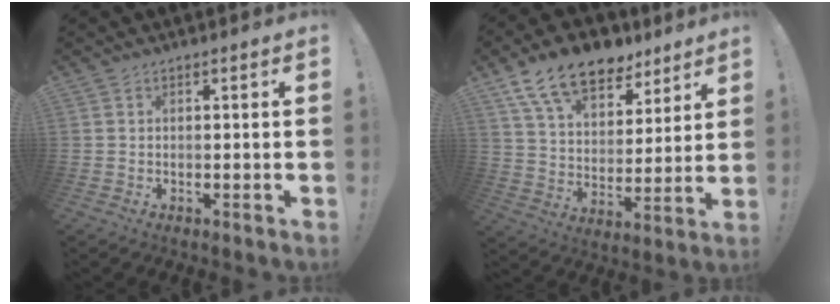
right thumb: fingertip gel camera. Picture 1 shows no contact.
{"total": 16.7, "force": [11.1, 9.2, 8.4], "torque": [-0.147, -0.067, 0.204]}